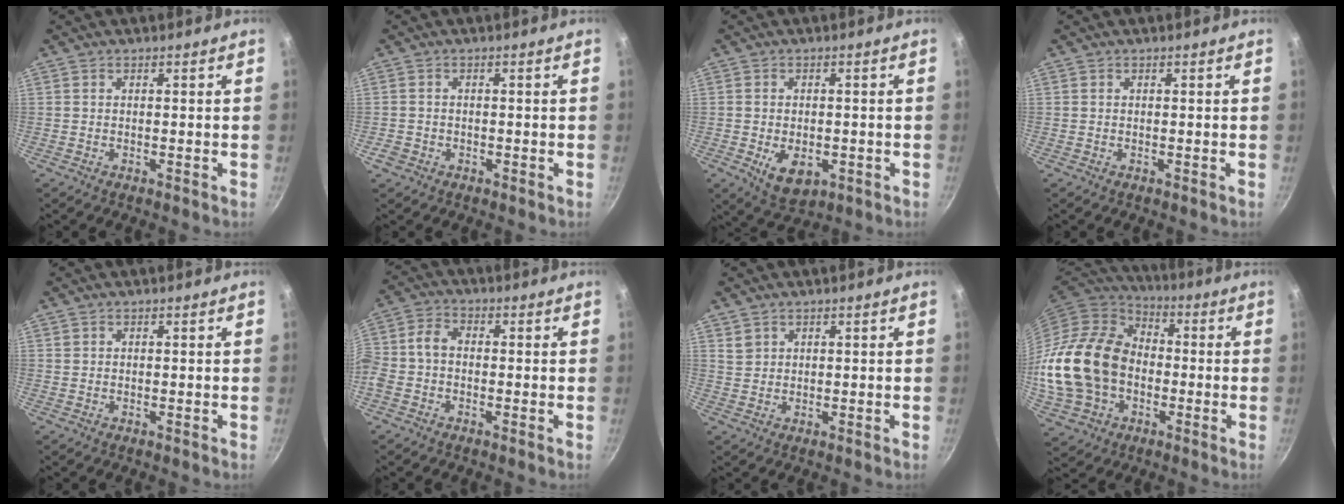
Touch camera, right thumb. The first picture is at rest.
{"total": 2.2, "force": [-0.9, 1.8, 0.8], "torque": [-0.013, 0.006, -0.014]}
{"total": 7.2, "force": [-1.8, 4.6, 5.2], "torque": [-0.068, -0.006, -0.017]}
{"total": 0.0}
{"total": 0.0}
{"total": 5.9, "force": [-1.4, 4.1, 4.0], "torque": [-0.088, 0.029, -0.042]}
{"total": 2.0, "force": [1.2, 1.6, 0.5], "torque": [0.005, 0.006, 0.025]}
{"total": 22.6, "force": [-2.7, 17.1, 14.6], "torque": [-0.271, 0.040, -0.042]}